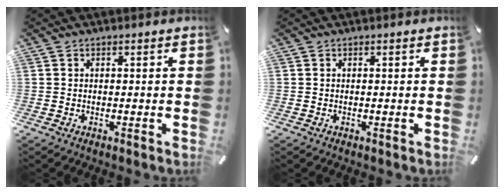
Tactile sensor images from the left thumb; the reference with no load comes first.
{"total": 0.0}